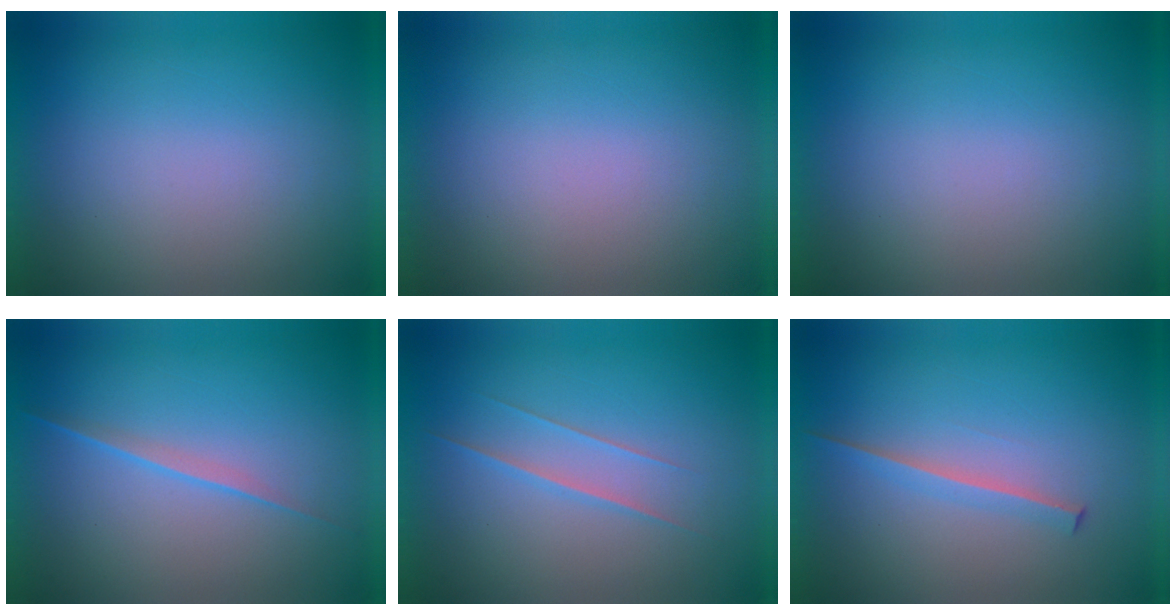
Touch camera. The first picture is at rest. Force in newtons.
{"total": 0.0}
{"total": 0.0}
{"total": 2.2}
{"total": 1.5}
{"total": 1.8}